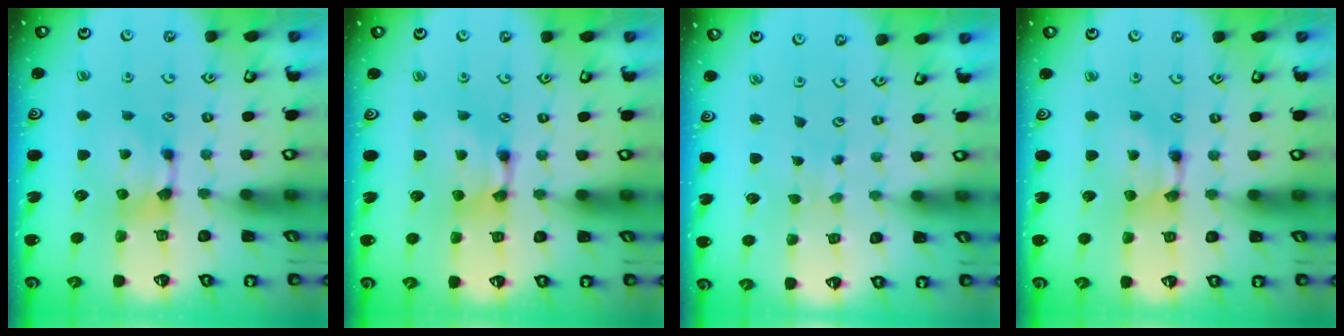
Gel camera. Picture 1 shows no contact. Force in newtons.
{"total": 1.9, "press": 1.9, "slide": 0.2}
{"total": 5.4, "press": 5.4, "slide": 0.2}
{"total": 1.6, "press": 1.6, "slide": 0.1}